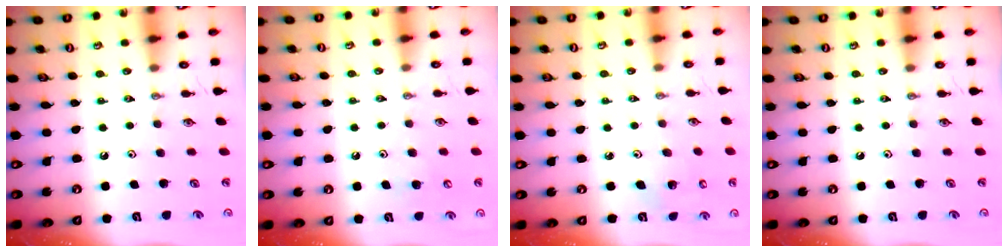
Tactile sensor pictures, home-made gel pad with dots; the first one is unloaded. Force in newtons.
{"total": 4.4, "press": 4.4, "slide": 0.5}
{"total": 3.9, "press": 3.8, "slide": 0.5}
{"total": 0.0}